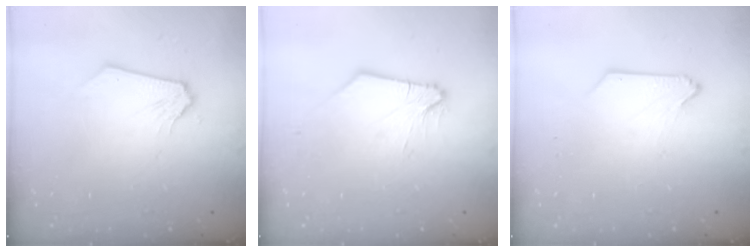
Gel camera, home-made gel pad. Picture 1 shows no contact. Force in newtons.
{"total": 2.0, "press": 1.9, "slide": 0.4}
{"total": 0.0}